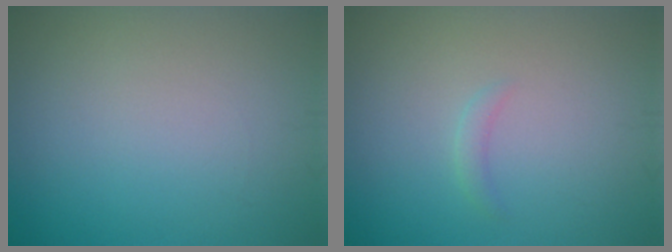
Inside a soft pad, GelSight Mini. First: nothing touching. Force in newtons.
{"total": 0.8, "press": 0.8, "slide": 0.1}